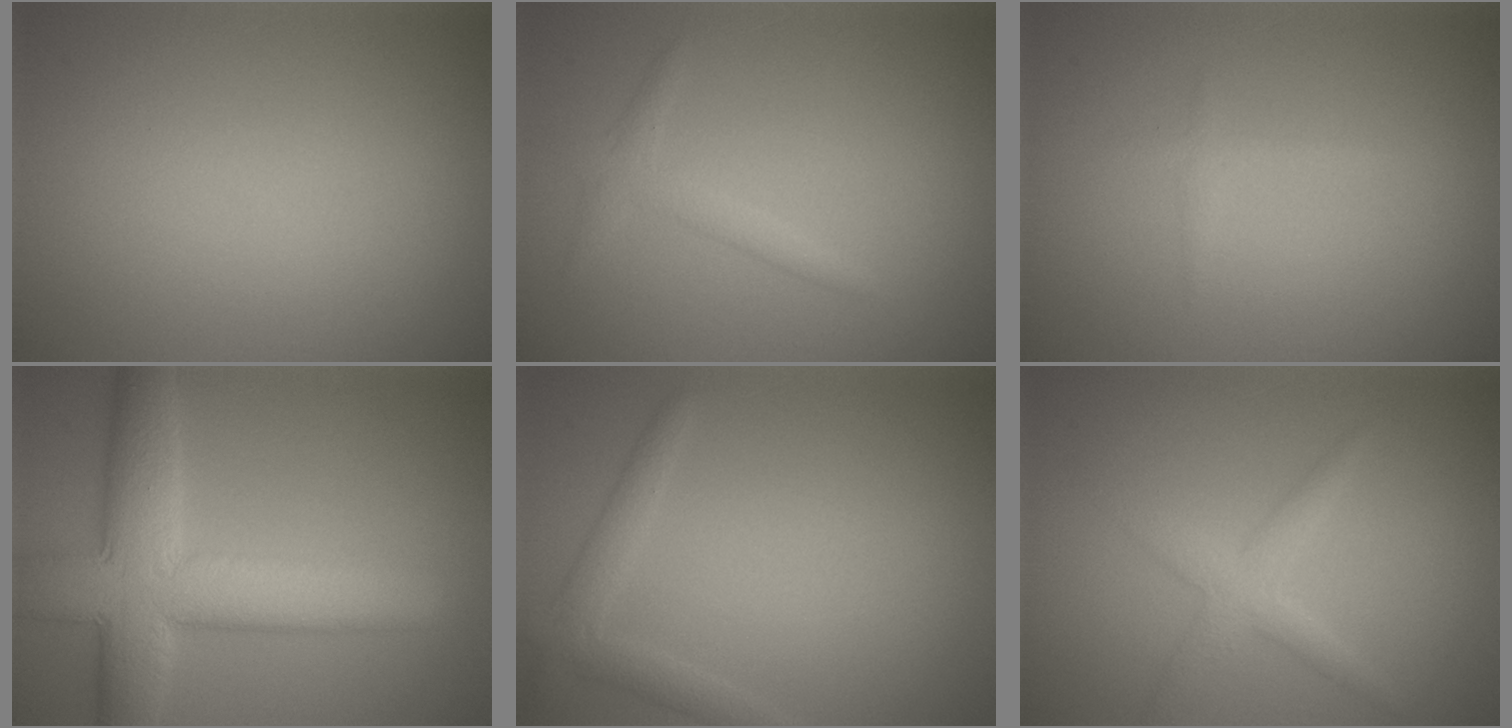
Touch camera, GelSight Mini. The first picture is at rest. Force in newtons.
{"total": 1.6, "press": 1.6, "slide": 0.1}
{"total": 0.7, "press": 0.7, "slide": 0.0}
{"total": 9.1, "press": 9.1, "slide": 0.6}
{"total": 2.0, "press": 2.0, "slide": 0.1}
{"total": 2.3, "press": 2.3, "slide": 0.1}